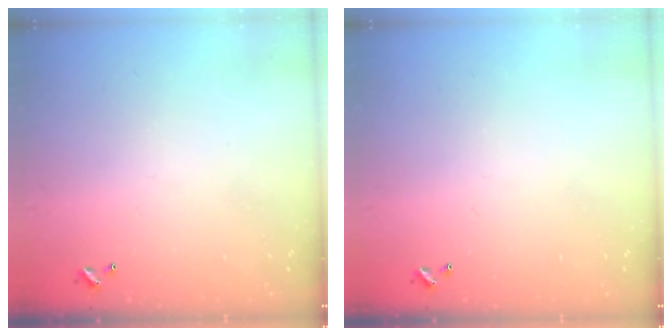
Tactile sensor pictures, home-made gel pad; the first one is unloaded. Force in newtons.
{"total": 0.0}